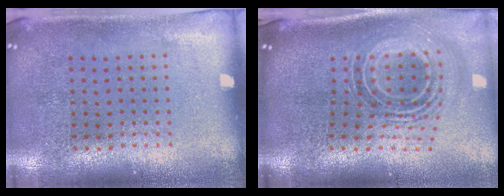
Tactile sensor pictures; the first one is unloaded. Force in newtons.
{"total": 1.7, "press": 1.3, "slide": 1.0}